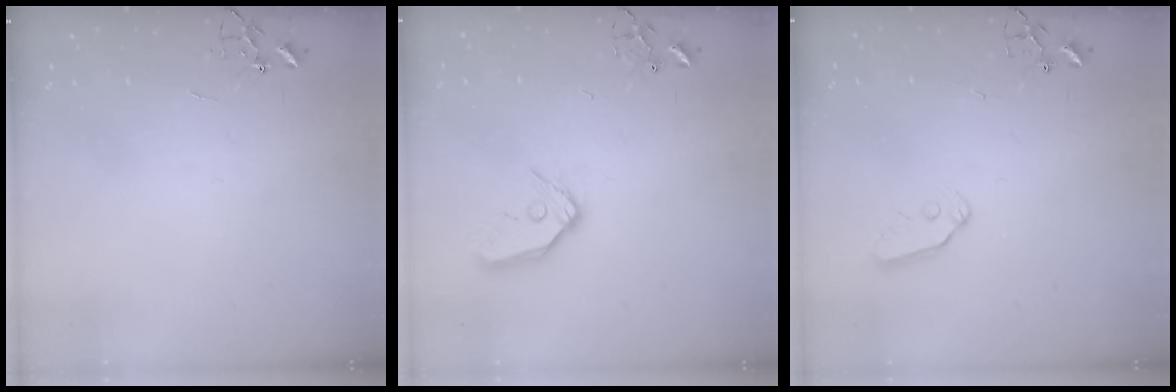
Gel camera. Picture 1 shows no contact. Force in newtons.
{"total": 12.5, "press": 12.4, "slide": 1.6}
{"total": 7.4, "press": 7.4, "slide": 0.5}